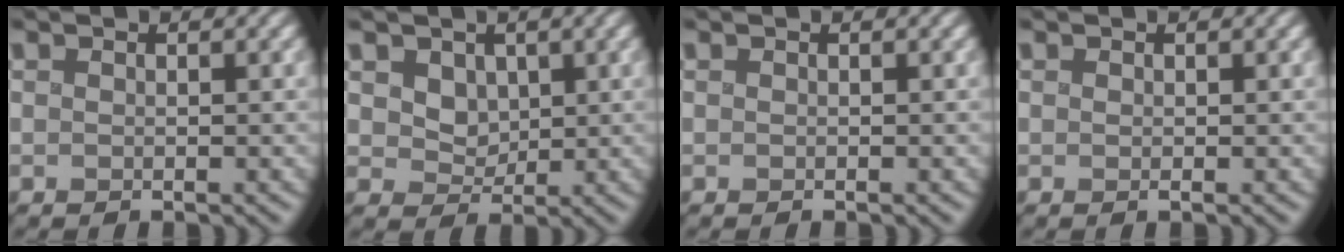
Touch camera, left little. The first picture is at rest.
{"total": 2.5, "force": [0.6, 2.1, 1.2], "torque": [-0.032, -0.017, 0.015]}
{"total": 0.0}
{"total": 0.0}